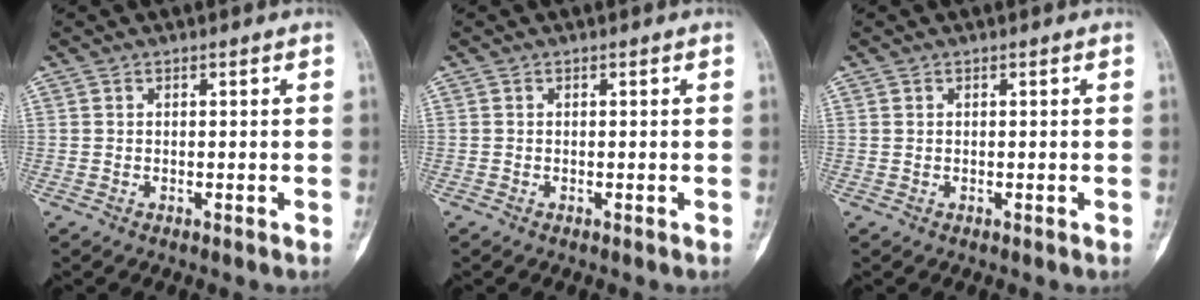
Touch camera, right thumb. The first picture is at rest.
{"total": 0.0}
{"total": 0.0}